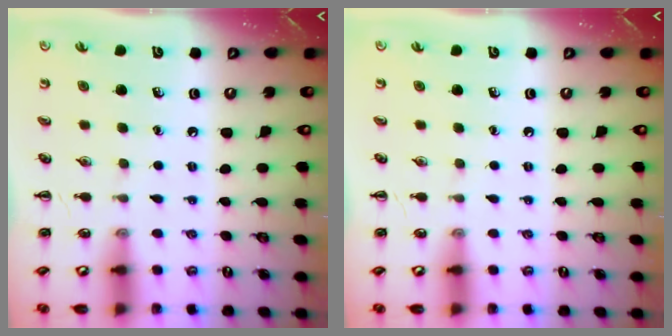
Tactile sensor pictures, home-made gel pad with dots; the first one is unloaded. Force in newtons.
{"total": 0.0}